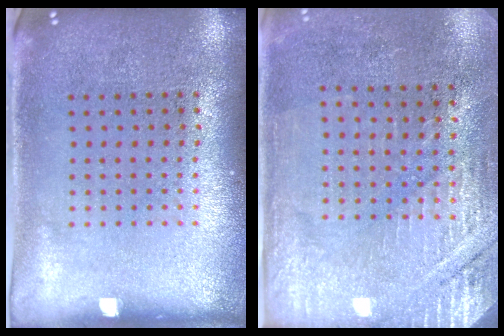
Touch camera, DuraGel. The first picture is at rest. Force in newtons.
{"total": 2.8, "press": 2.7, "slide": 0.9}